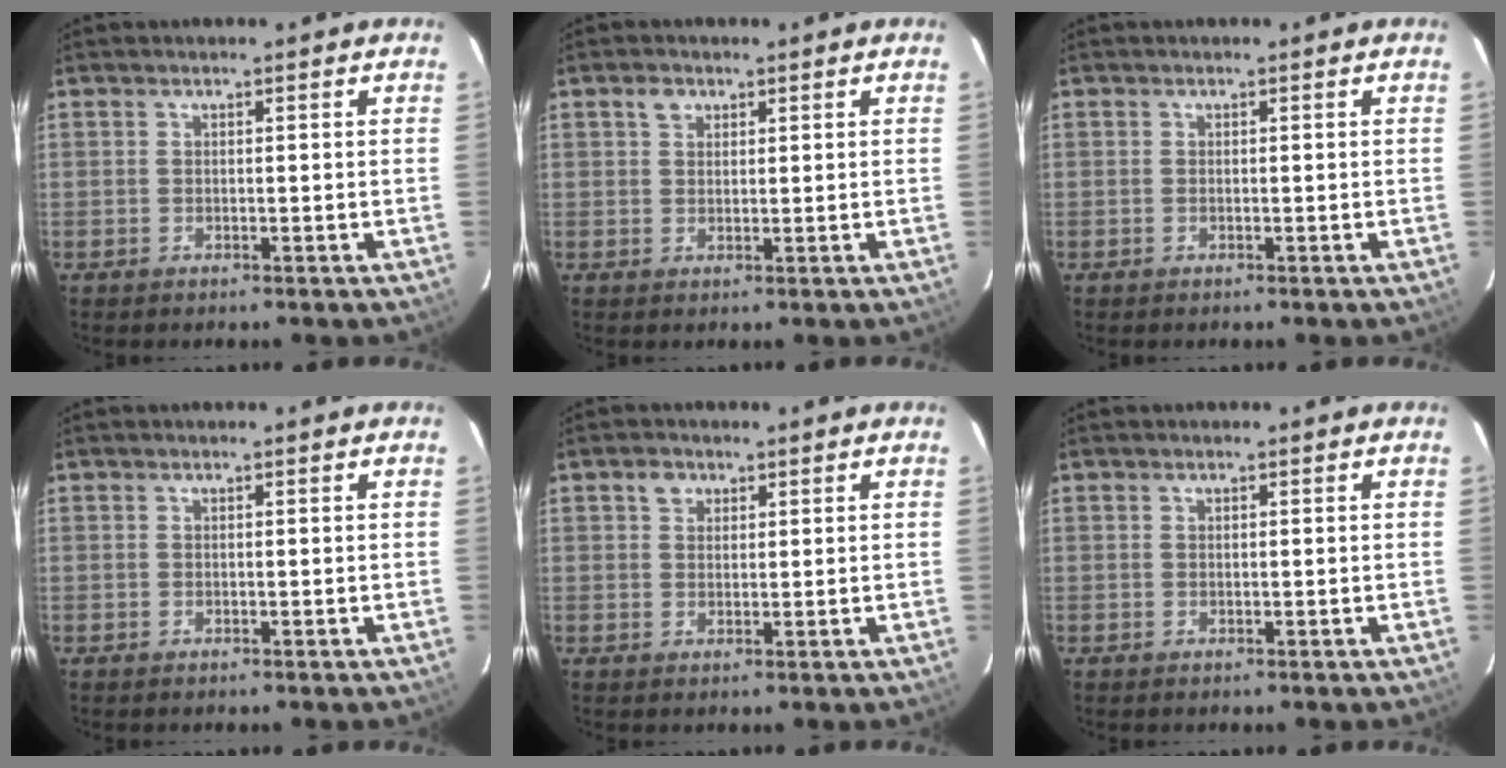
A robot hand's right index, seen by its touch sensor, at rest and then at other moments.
{"total": 2.2, "force": [1.2, 1.7, 0.8], "torque": [-0.012, 0.007, 0.021]}
{"total": 0.0}
{"total": 0.0}
{"total": 2.4, "force": [1.2, 1.9, 0.7], "torque": [-0.008, 0.008, 0.021]}
{"total": 0.0}